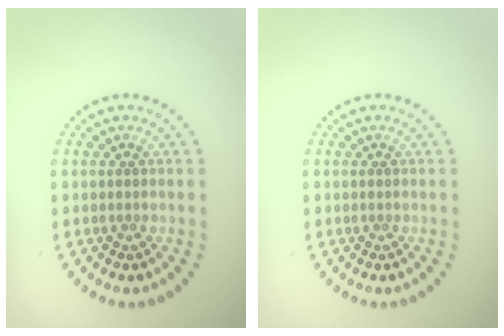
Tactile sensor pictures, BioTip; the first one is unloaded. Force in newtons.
{"total": 0.0}